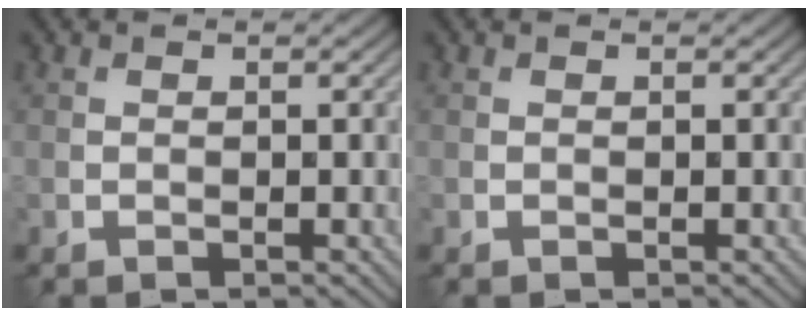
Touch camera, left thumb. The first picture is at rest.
{"total": 0.0}